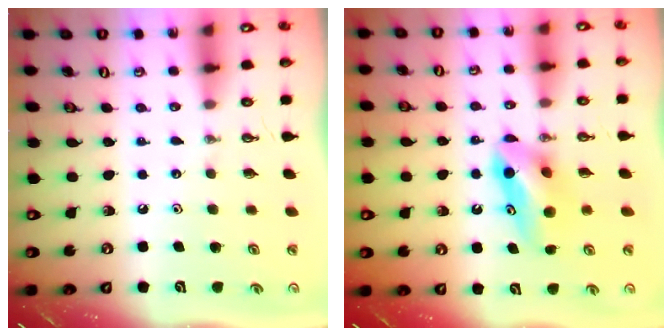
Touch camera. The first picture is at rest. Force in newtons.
{"total": 8.1, "press": 7.9, "slide": 1.3}